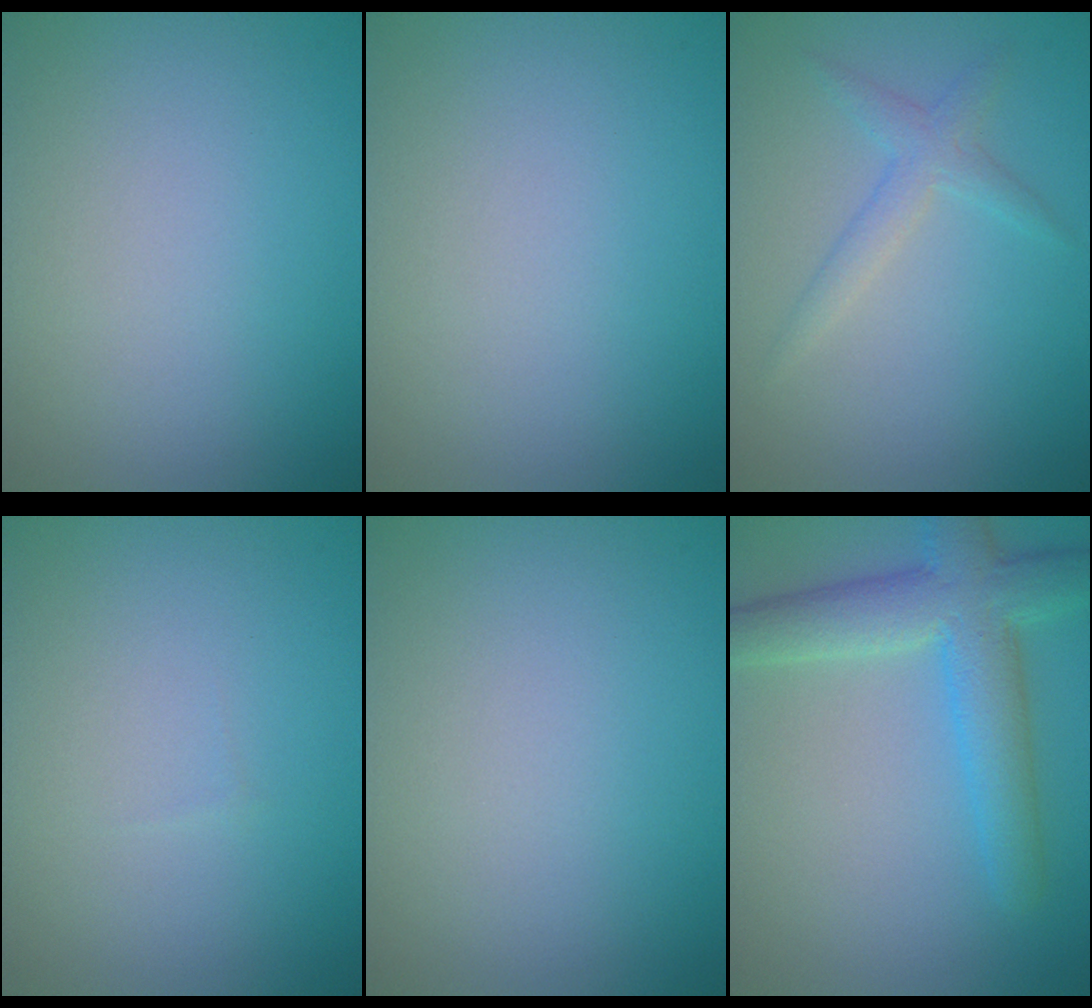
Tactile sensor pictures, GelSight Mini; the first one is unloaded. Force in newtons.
{"total": 0.0}
{"total": 1.8, "press": 1.8, "slide": 0.1}
{"total": 0.0}
{"total": 0.0}
{"total": 5.7, "press": 5.7, "slide": 0.2}